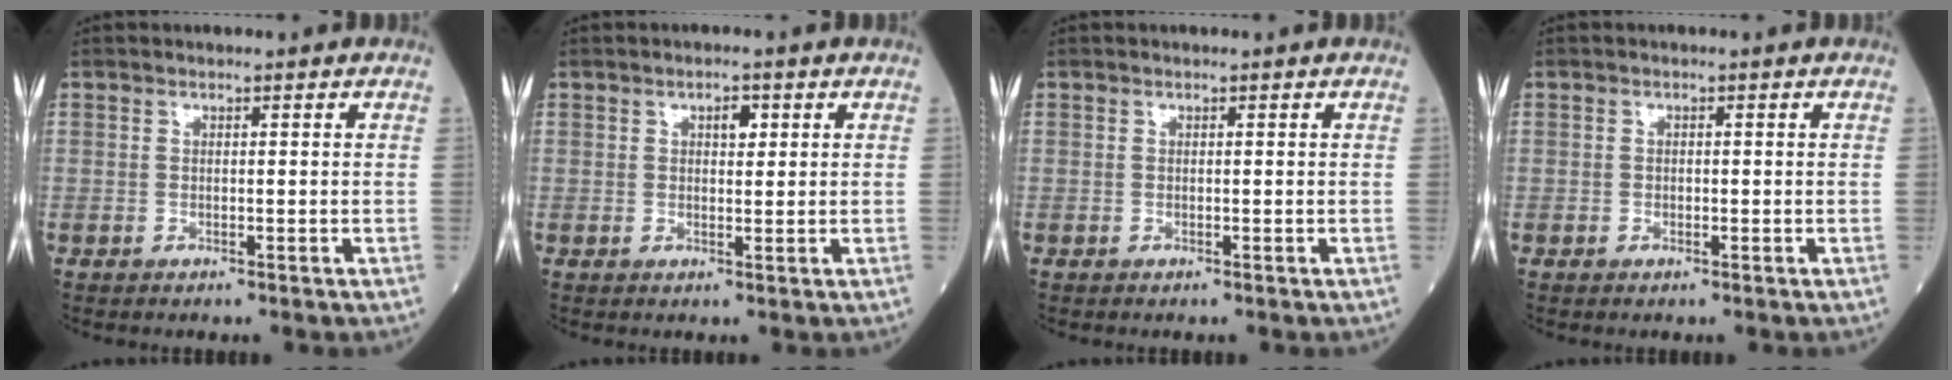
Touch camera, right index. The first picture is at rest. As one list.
[{"total": 2.1, "force": [0.8, 1.0, 1.6], "torque": [-0.023, 0.002, 0.012]}, {"total": 0.0}, {"total": 0.6, "force": [-0.1, 0.6, 0.2], "torque": [0.002, 0.002, -0.003]}]